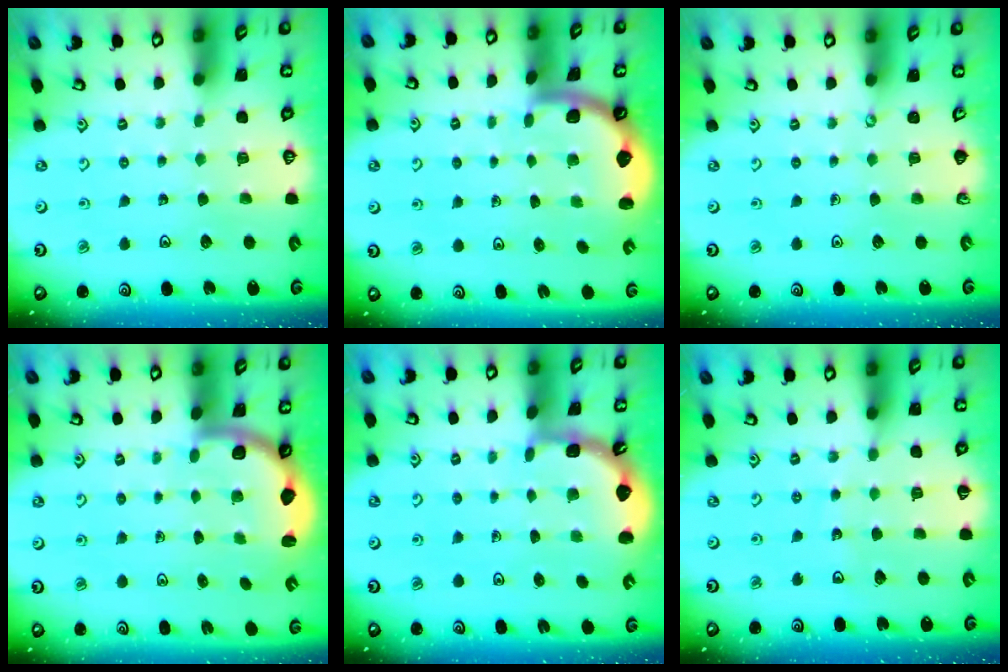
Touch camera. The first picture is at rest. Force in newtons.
{"total": 1.6, "press": 1.6, "slide": 0.1}
{"total": 0.0}
{"total": 2.5, "press": 2.4, "slide": 0.7}
{"total": 2.1, "press": 2.1, "slide": 0.2}
{"total": 3.8, "press": 3.7, "slide": 0.4}